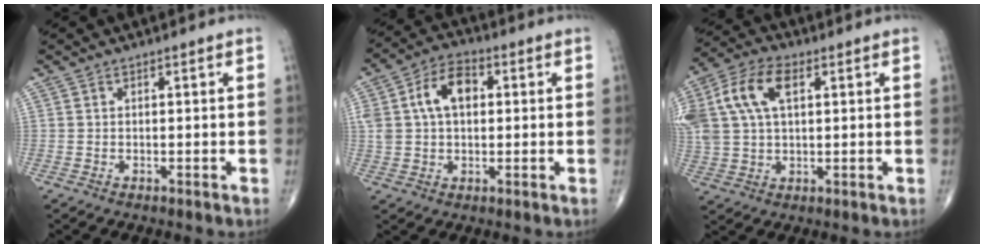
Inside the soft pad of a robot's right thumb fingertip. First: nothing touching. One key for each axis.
{"total": 10.2, "fx": 2.0, "fy": 6.6, "fz": 7.5, "tx": -0.129, "ty": 0.020, "tz": 0.033}
{"total": 14.6, "fx": 4.5, "fy": 8.4, "fz": 11.1, "tx": -0.244, "ty": 0.015, "tz": 0.083}